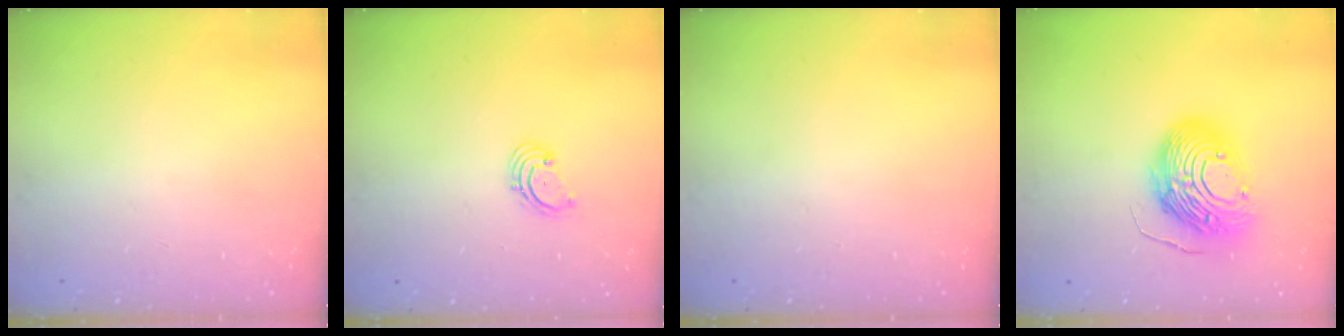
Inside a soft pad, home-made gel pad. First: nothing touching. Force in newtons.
{"total": 1.6, "press": 1.6, "slide": 0.2}
{"total": 0.0}
{"total": 16.2, "press": 16.2, "slide": 1.3}